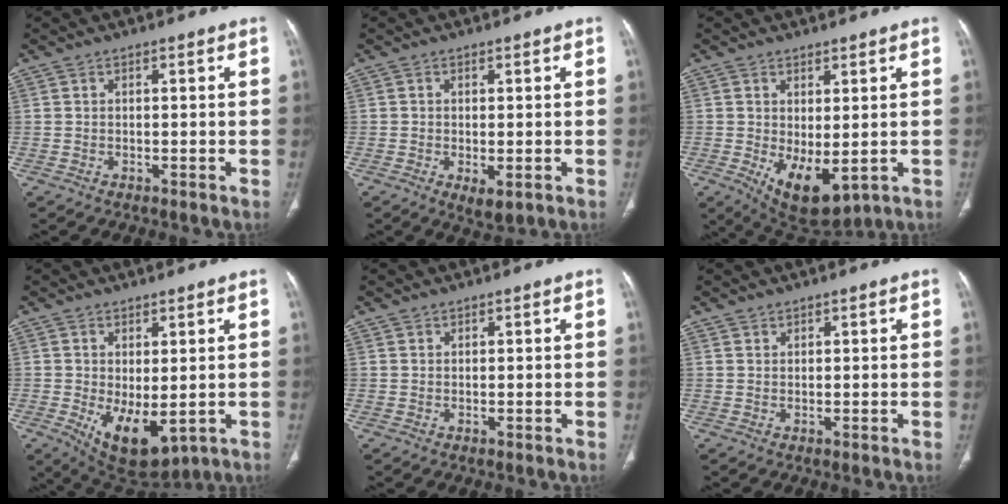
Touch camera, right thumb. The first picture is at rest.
{"total": 3.5, "force": [-1.1, 1.5, 2.9], "torque": [-0.047, -0.010, -0.010]}
{"total": 9.0, "force": [-1.3, 4.4, 7.7], "torque": [-0.113, -0.016, 0.003]}
{"total": 9.5, "force": [-1.5, 4.8, 8.1], "torque": [-0.119, -0.017, 0.002]}
{"total": 0.6, "force": [0.5, 0.3, -0.1], "torque": [0.006, -0.003, 0.007]}
{"total": 0.9, "force": [0.8, 0.4, -0.1], "torque": [0.012, -0.005, 0.010]}